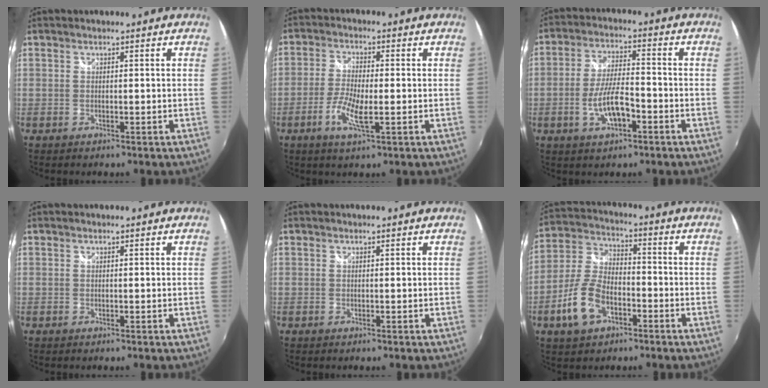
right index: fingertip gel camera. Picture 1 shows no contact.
{"total": 6.4, "force": [-2.2, 1.4, 5.8], "torque": [-0.126, -0.008, -0.043]}
{"total": 8.5, "force": [-3.4, 2.8, 7.3], "torque": [-0.146, -0.003, -0.058]}
{"total": 0.0}
{"total": 0.0}
{"total": 11.0, "force": [-5.1, 6.1, 7.6], "torque": [-0.172, 0.006, -0.096]}